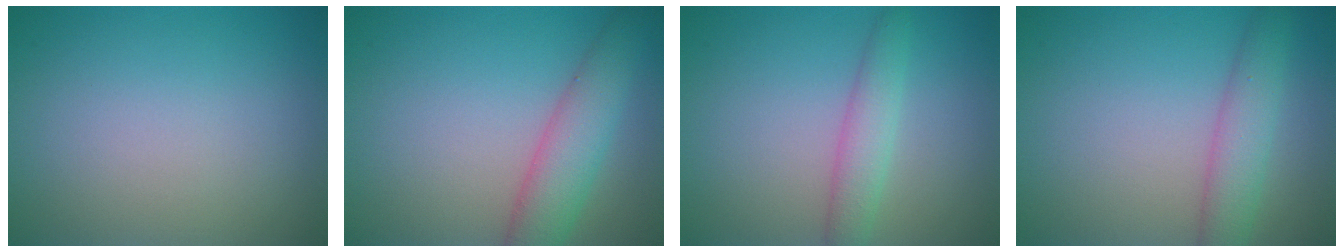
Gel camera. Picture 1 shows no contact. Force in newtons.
{"total": 4.8, "press": 4.8, "slide": 0.2}
{"total": 2.6, "press": 2.6, "slide": 0.1}
{"total": 3.5, "press": 3.5, "slide": 0.1}